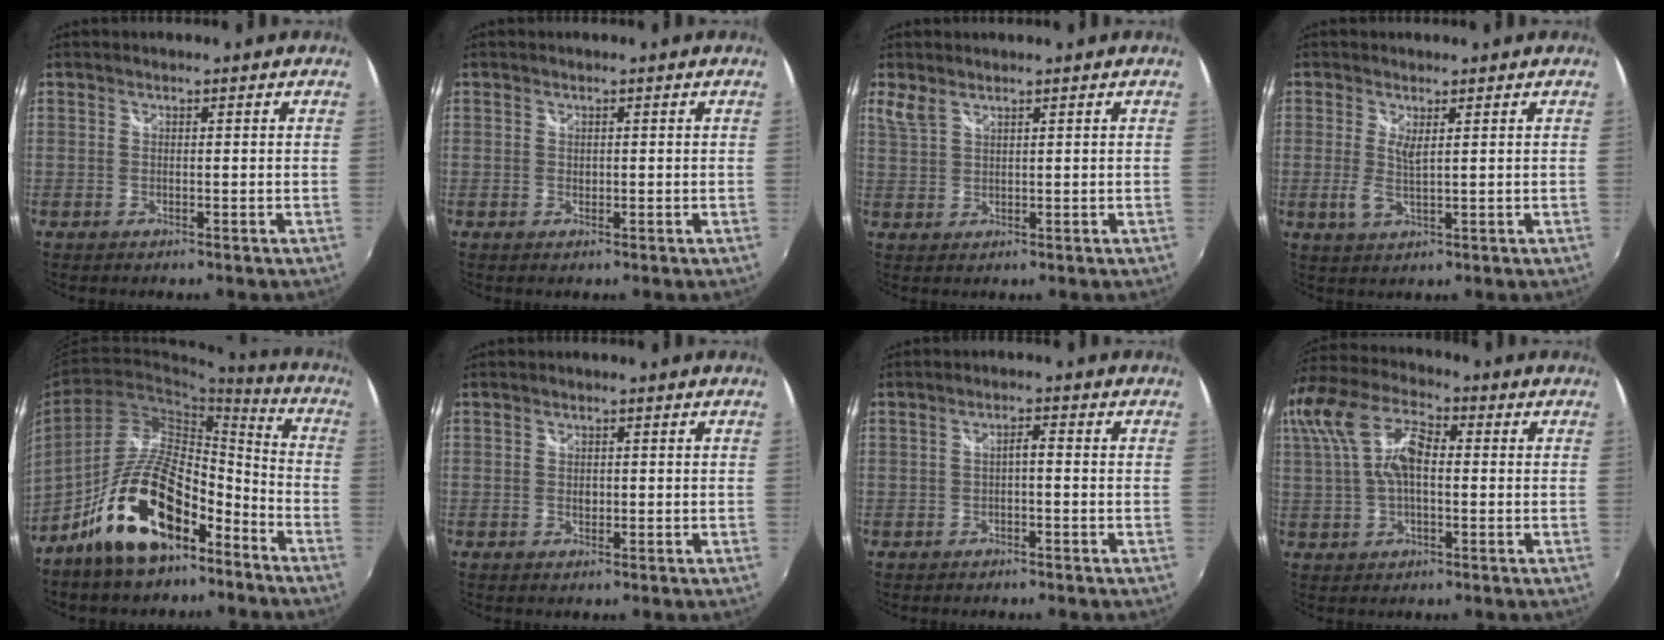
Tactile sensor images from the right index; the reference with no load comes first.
{"total": 0.7, "force": [0.1, 0.6, 0.3], "torque": [-0.003, 0.000, 0.002]}
{"total": 2.7, "force": [1.9, 0.9, 1.6], "torque": [-0.035, 0.000, 0.042]}
{"total": 3.1, "force": [0.5, 0.7, 3.0], "torque": [-0.062, -0.007, 0.008]}
{"total": 17.8, "force": [-11.3, 7.7, 11.5], "torque": [-0.205, 0.023, -0.190]}
{"total": 1.4, "force": [-0.1, 1.1, 0.9], "torque": [-0.013, 0.001, -0.002]}
{"total": 1.7, "force": [-0.8, 0.5, 1.4], "torque": [-0.026, 0.004, -0.013]}
{"total": 14.0, "force": [2.3, 7.4, 11.7], "torque": [-0.234, 0.019, 0.040]}